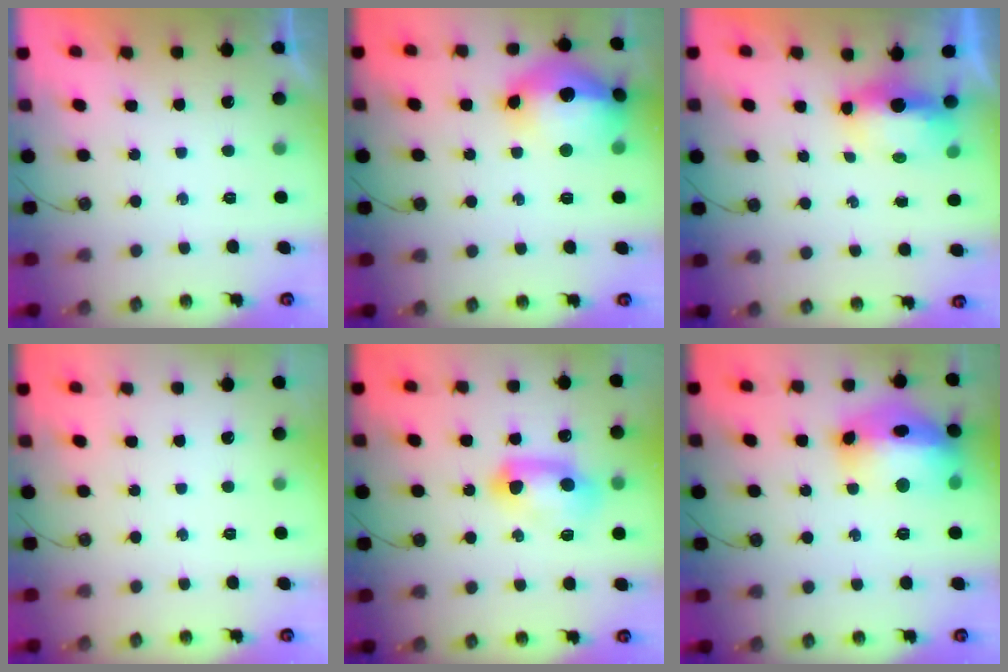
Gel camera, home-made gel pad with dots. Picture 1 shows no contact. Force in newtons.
{"total": 19.3, "press": 19.2, "slide": 1.6}
{"total": 6.9, "press": 6.8, "slide": 1.3}
{"total": 0.0}
{"total": 12.0, "press": 12.0, "slide": 1.2}
{"total": 21.3, "press": 19.3, "slide": 9.2}